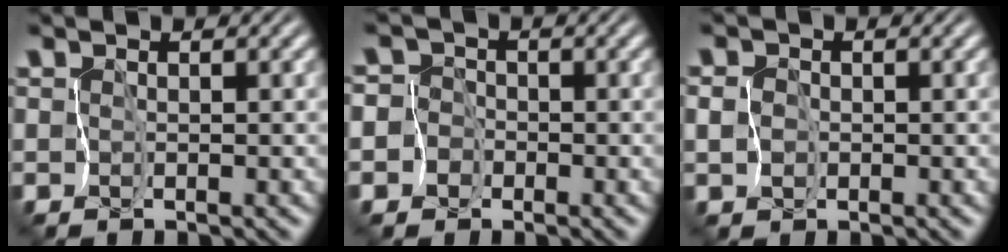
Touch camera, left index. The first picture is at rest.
{"total": 5.6, "force": [-3.0, 4.7, 0.6], "torque": [-0.006, -0.002, -0.074]}
{"total": 1.7, "force": [-0.3, 1.5, 0.6], "torque": [-0.006, 0.003, -0.015]}